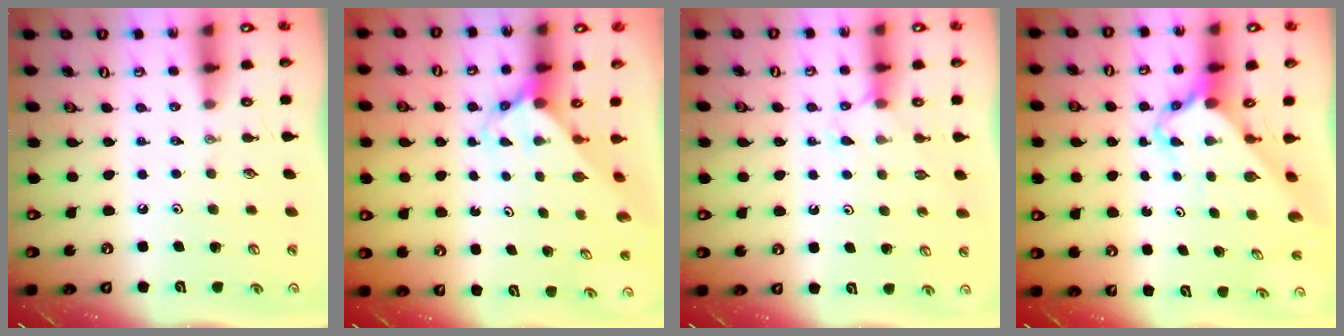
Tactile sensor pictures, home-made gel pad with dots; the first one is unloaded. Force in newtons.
{"total": 3.4, "press": 3.4, "slide": 0.3}
{"total": 5.9, "press": 5.8, "slide": 0.7}
{"total": 3.8, "press": 3.7, "slide": 0.5}